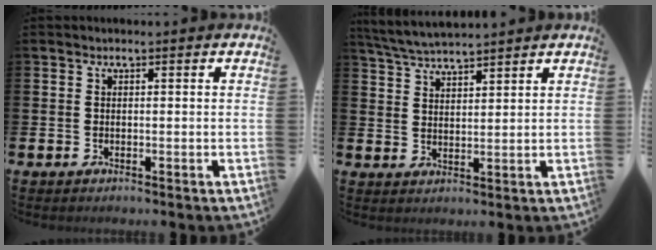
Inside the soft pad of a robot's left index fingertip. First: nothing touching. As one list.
[{"total": 4.5, "force": [4.4, 0.2, 1.0], "torque": [-0.039, -0.018, 0.081]}]